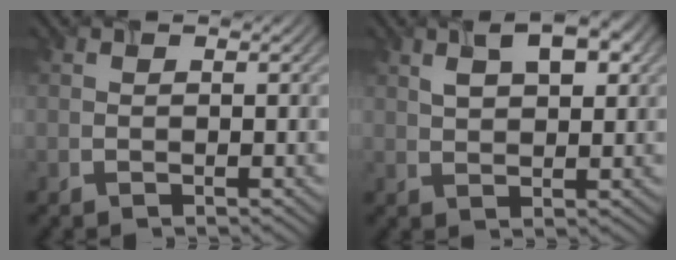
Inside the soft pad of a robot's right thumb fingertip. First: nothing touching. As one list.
[{"total": 5.7, "force": [2.3, 2.8, 4.4], "torque": [-0.076, 0.006, 0.044]}]